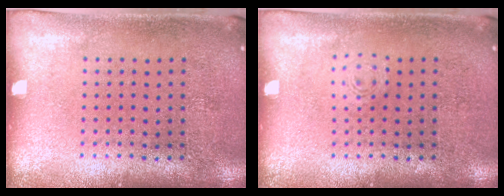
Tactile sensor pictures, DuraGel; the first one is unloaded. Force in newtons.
{"total": 0.7, "press": 0.7, "slide": 0.1}